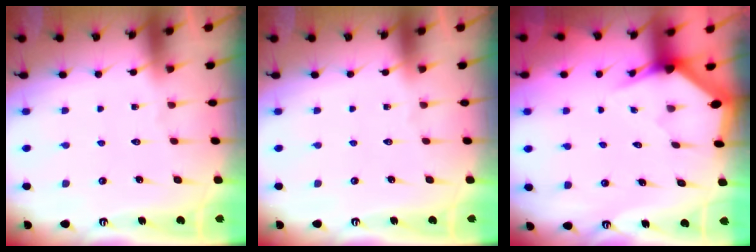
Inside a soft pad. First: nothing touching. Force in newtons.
{"total": 0.0}
{"total": 3.0, "press": 3.0, "slide": 0.1}